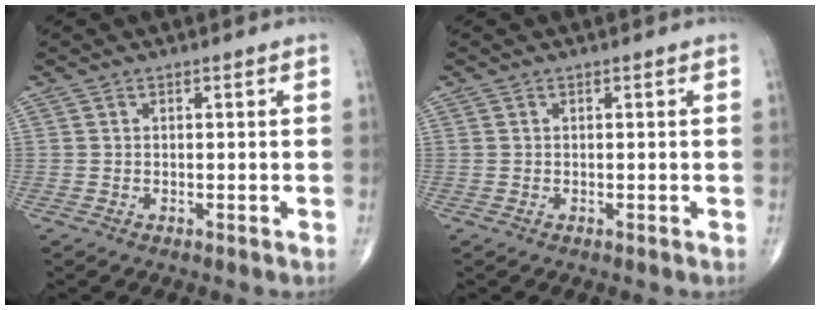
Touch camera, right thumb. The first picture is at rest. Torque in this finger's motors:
{"motor_torque": [0.19, 0.05, 0.17, 0.22, 0.02]}